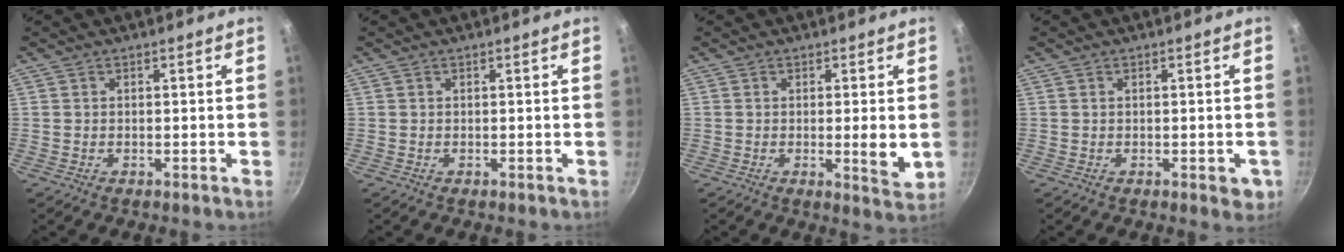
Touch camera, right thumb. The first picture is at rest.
{"total": 0.0}
{"total": 5.0, "force": [-0.3, 1.0, 4.9], "torque": [-0.076, -0.018, -0.004]}
{"total": 3.2, "force": [-0.9, 1.4, 2.7], "torque": [-0.023, -0.004, -0.011]}